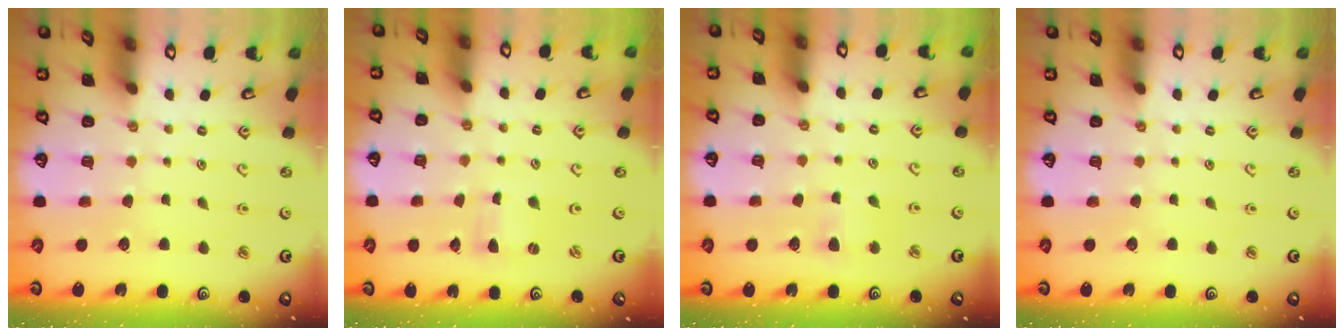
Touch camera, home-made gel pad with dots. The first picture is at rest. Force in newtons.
{"total": 0.0}
{"total": 3.6, "press": 3.6, "slide": 0.7}
{"total": 0.0}